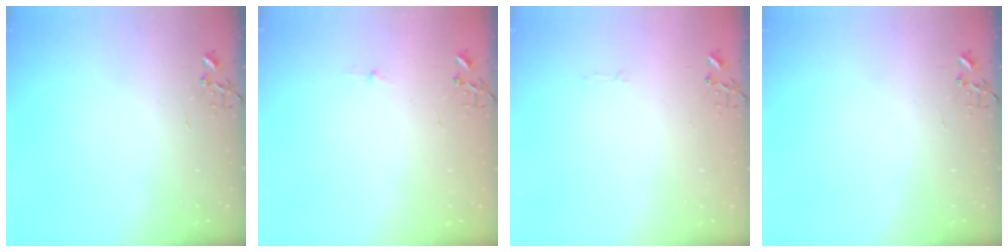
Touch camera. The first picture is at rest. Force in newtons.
{"total": 2.6, "press": 2.5, "slide": 0.4}
{"total": 2.8, "press": 2.8, "slide": 0.4}
{"total": 0.0}